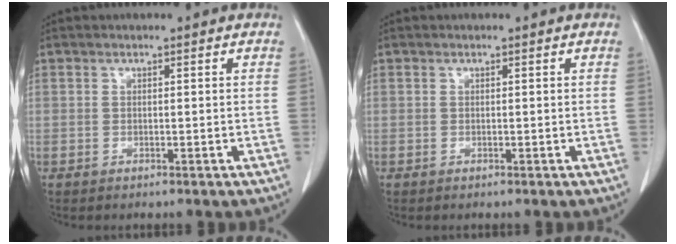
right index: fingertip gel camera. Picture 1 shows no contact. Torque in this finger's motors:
{"motor_torque": [0.00, 0.00, 0.00, 0.00]}